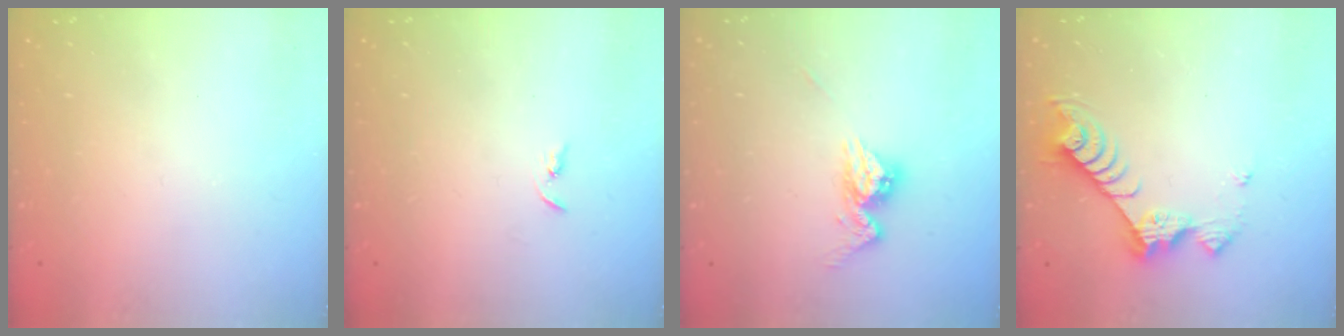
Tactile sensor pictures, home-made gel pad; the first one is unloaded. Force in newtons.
{"total": 2.2, "press": 2.2, "slide": 0.2}
{"total": 9.4, "press": 9.4, "slide": 0.8}
{"total": 9.3, "press": 9.3, "slide": 0.4}